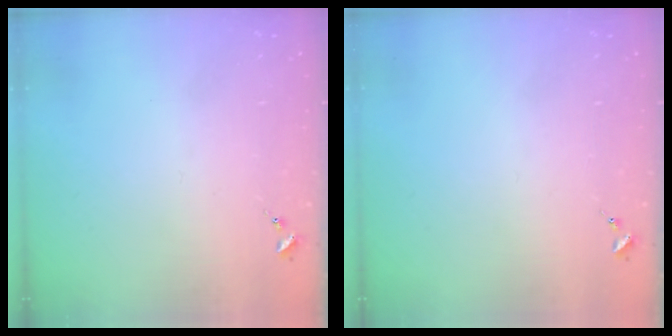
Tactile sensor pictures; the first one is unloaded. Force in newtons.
{"total": 0.0}